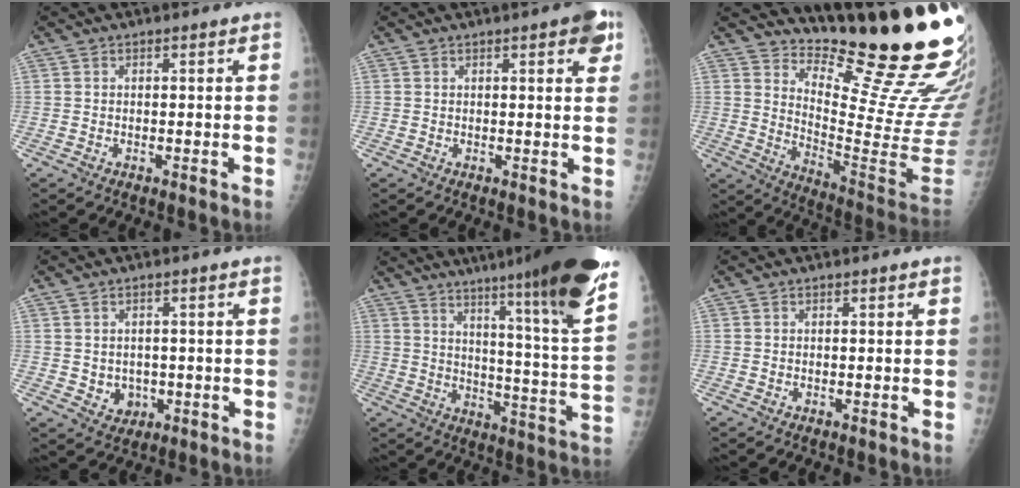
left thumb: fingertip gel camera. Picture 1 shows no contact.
{"total": 5.5, "force": [2.8, 1.6, 4.5], "torque": [-0.040, -0.005, 0.027]}
{"total": 23.0, "force": [18.3, 3.8, 13.3], "torque": [-0.163, -0.181, 0.257]}
{"total": 3.7, "force": [-0.2, 3.3, 1.6], "torque": [-0.009, -0.002, 0.009]}
{"total": 26.8, "force": [18.9, 0.6, 19.0], "torque": [-0.268, -0.117, 0.262]}
{"total": 0.0}